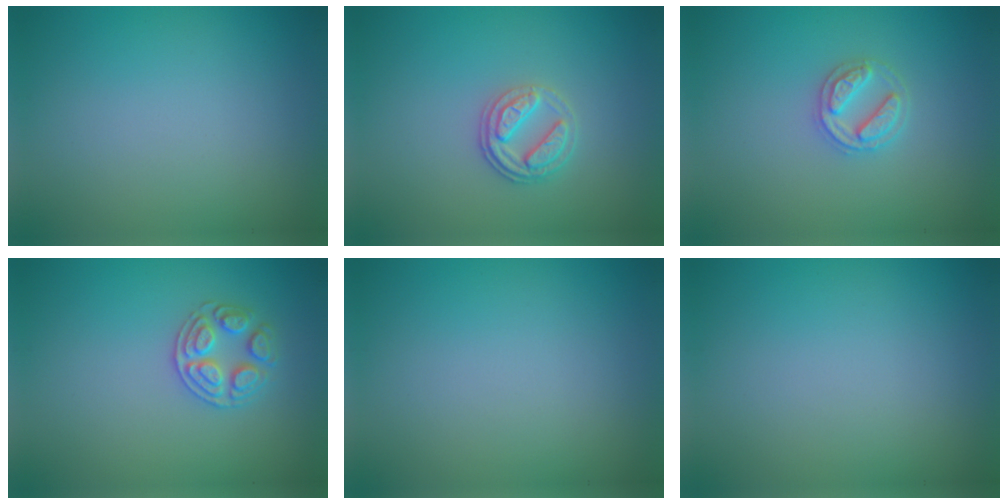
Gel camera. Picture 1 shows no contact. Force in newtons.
{"total": 2.7, "press": 2.5, "slide": 0.9}
{"total": 2.6, "press": 2.5, "slide": 0.5}
{"total": 2.6, "press": 2.6, "slide": 0.4}
{"total": 0.0}
{"total": 0.0}